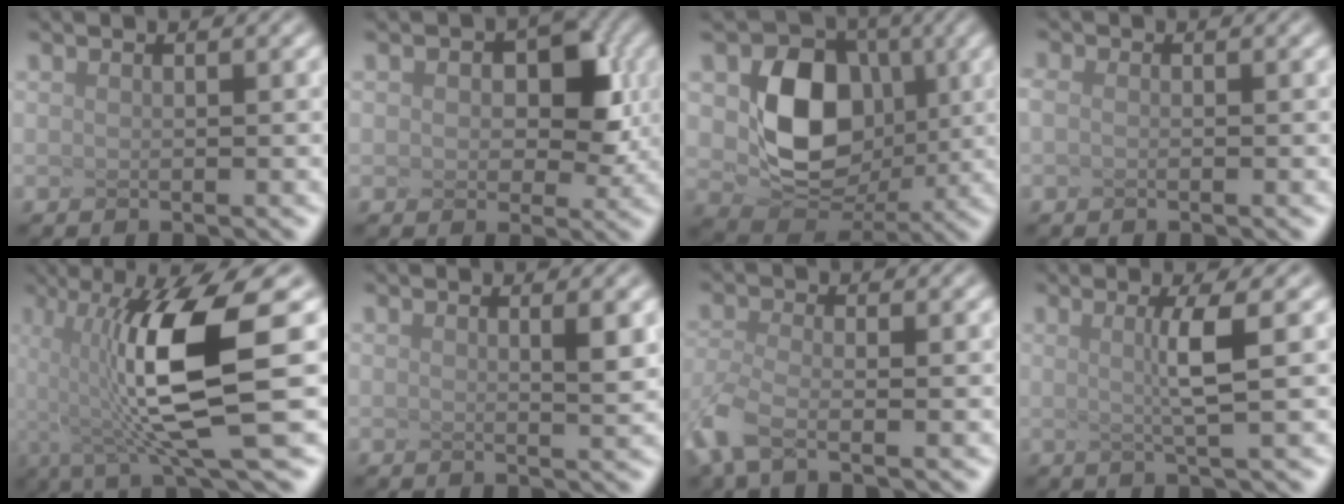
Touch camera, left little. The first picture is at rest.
{"total": 3.2, "force": [-0.2, 2.0, 2.4], "torque": [-0.069, -0.009, 0.033]}
{"total": 7.0, "force": [-0.6, 5.5, 4.2], "torque": [-0.112, -0.020, 0.037]}
{"total": 0.6, "force": [-0.6, -0.1, 0.0], "torque": [-0.016, 0.002, 0.002]}
{"total": 9.7, "force": [-1.5, 1.6, 9.4], "torque": [-0.194, -0.013, 0.013]}
{"total": 1.1, "force": [-0.1, -0.3, 1.0], "torque": [-0.030, 0.000, 0.025]}
{"total": 3.5, "force": [-3.0, -0.2, 1.8], "torque": [-0.078, -0.018, -0.028]}
{"total": 2.4, "force": [-0.9, -0.9, 2.1], "torque": [-0.072, -0.003, 0.024]}